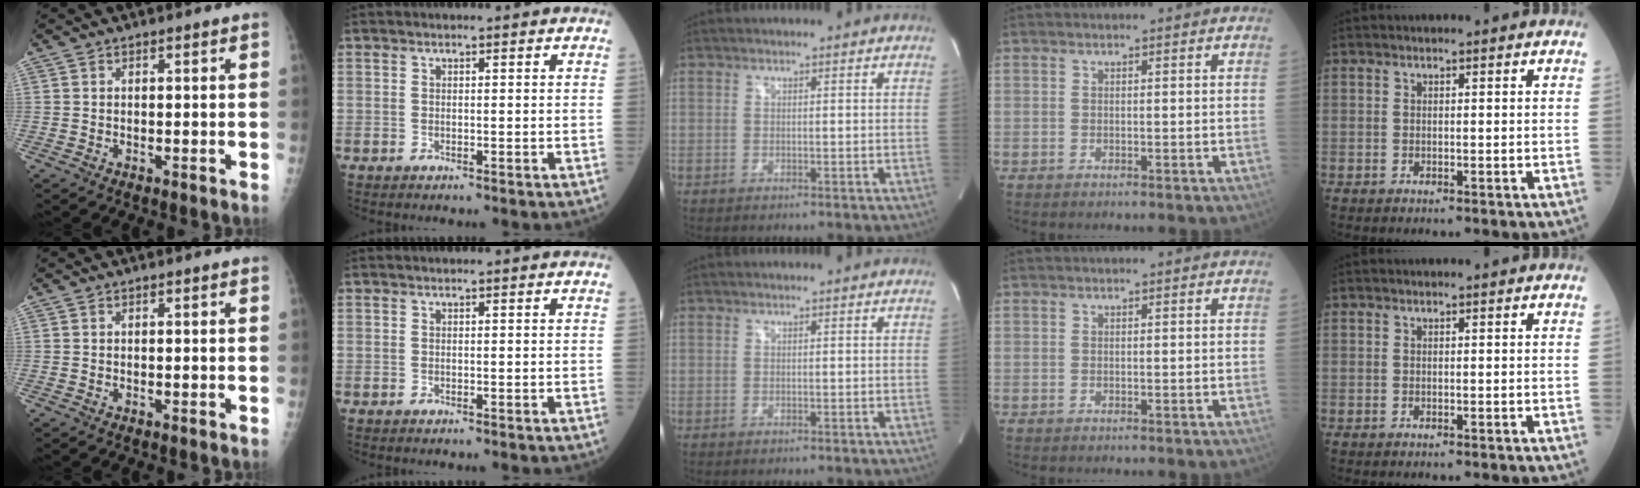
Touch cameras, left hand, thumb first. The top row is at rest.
{}